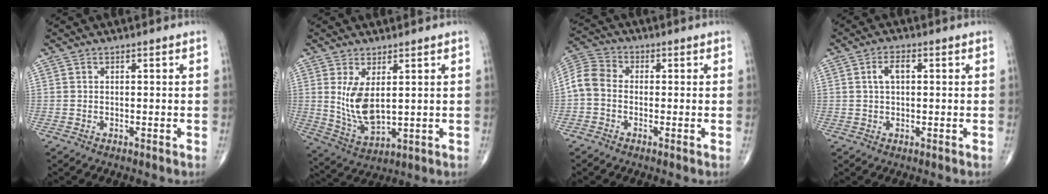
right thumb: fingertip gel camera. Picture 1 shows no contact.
{"total": 8.3, "force": [1.8, 3.8, 7.1], "torque": [-0.138, -0.023, 0.051]}
{"total": 6.3, "force": [-0.9, 4.9, 3.9], "torque": [-0.069, 0.019, -0.038]}
{"total": 3.4, "force": [0.7, 1.8, 2.8], "torque": [-0.056, 0.009, 0.011]}